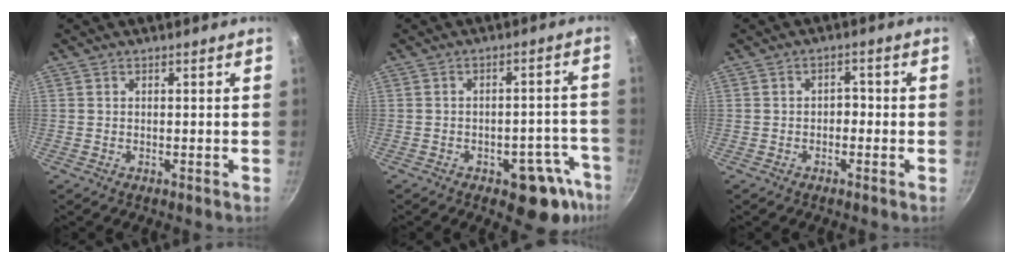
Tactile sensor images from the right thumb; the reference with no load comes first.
{"total": 10.1, "force": [-5.7, 4.4, 7.1], "torque": [-0.056, 0.045, -0.066]}
{"total": 2.2, "force": [-0.7, 1.6, 1.4], "torque": [0.000, 0.012, -0.018]}